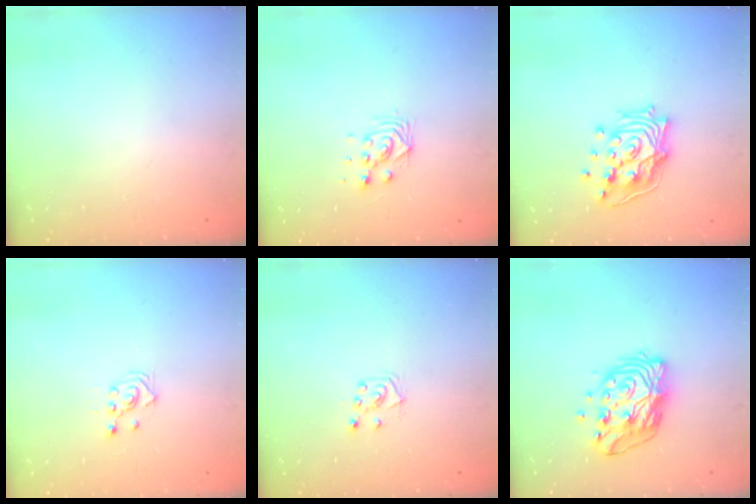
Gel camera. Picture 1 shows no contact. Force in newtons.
{"total": 6.2, "press": 6.2, "slide": 0.2}
{"total": 15.3, "press": 15.1, "slide": 2.7}
{"total": 2.5, "press": 2.3, "slide": 1.0}
{"total": 5.4, "press": 5.4, "slide": 0.6}
{"total": 14.1, "press": 14.0, "slide": 1.3}